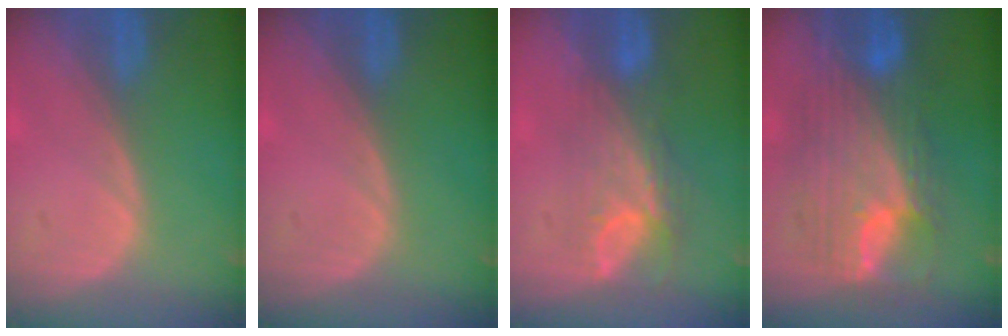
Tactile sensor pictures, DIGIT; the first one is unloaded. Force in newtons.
{"total": 0.0}
{"total": 7.8, "press": 6.7, "slide": 4.1}
{"total": 11.8, "press": 11.7, "slide": 1.1}